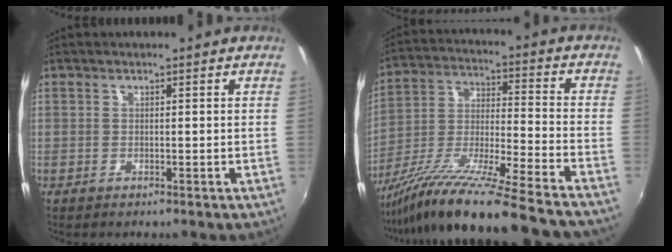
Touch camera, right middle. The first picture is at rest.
{"total": 24.1, "force": [-20.2, -1.1, 13.0], "torque": [-0.217, -0.058, -0.333]}